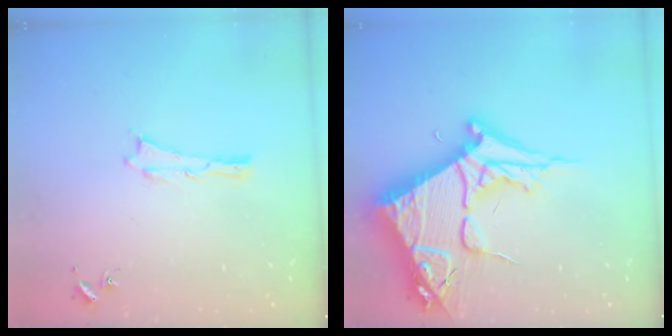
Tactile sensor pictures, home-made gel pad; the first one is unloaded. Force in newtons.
{"total": 14.3, "press": 14.2, "slide": 1.4}